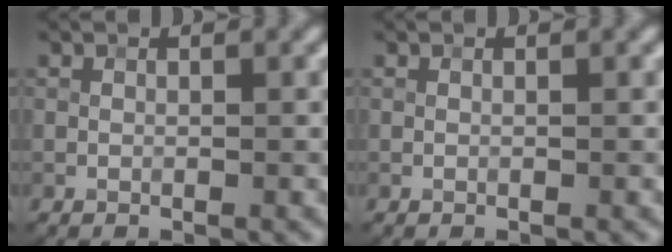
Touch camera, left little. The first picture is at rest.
{"total": 0.0}